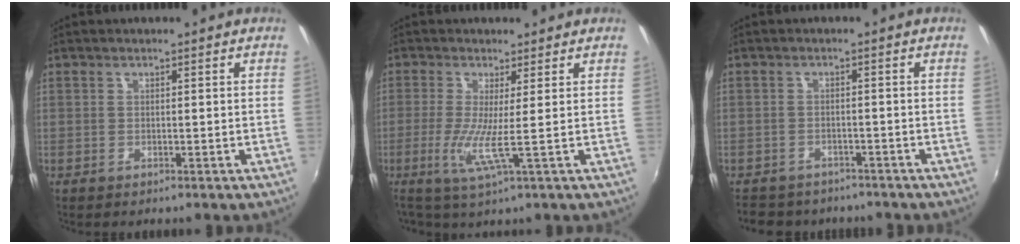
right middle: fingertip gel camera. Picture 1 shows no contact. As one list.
[{"total": 4.6, "force": [-0.5, -0.9, 4.5], "torque": [-0.106, -0.015, -0.019]}, {"total": 8.1, "force": [-7.0, 3.5, 2.3], "torque": [-0.059, -0.012, -0.103]}]